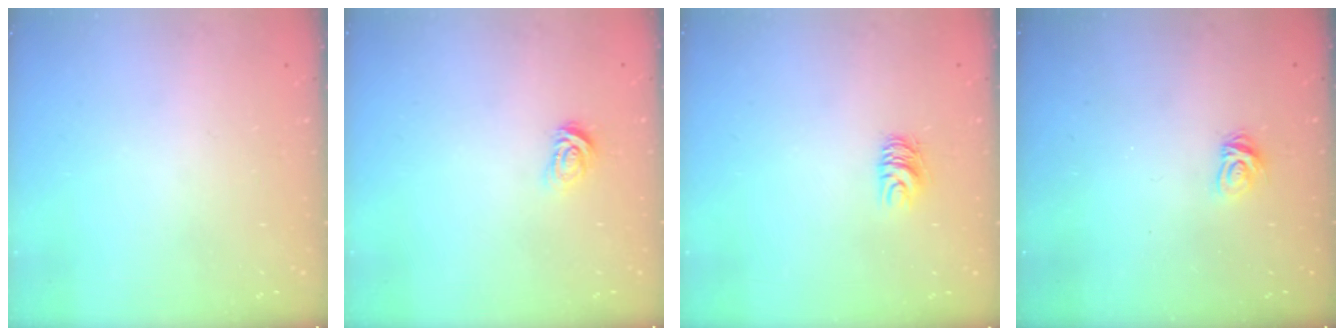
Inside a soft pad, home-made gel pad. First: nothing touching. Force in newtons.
{"total": 3.3, "press": 3.3, "slide": 0.1}
{"total": 5.5, "press": 5.5, "slide": 0.4}
{"total": 4.0, "press": 4.0, "slide": 0.4}